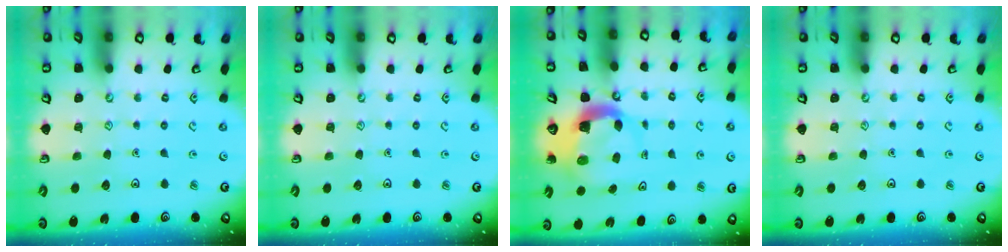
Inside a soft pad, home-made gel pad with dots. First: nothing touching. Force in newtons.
{"total": 0.0}
{"total": 5.2, "press": 5.1, "slide": 0.6}
{"total": 0.0}